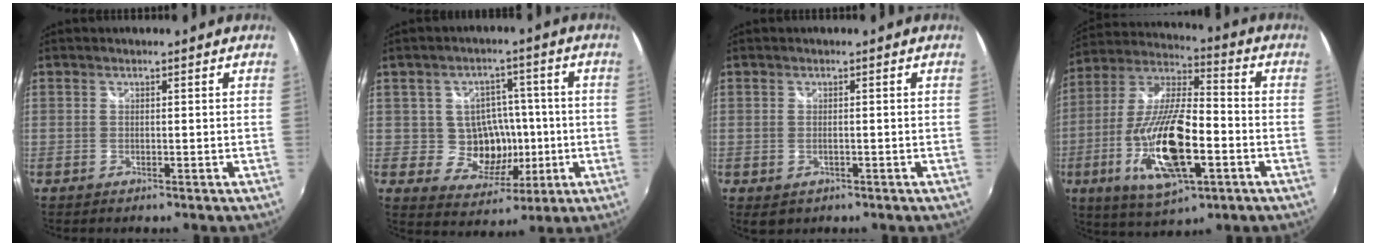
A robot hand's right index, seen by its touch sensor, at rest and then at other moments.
{"total": 9.2, "force": [-1.2, 8.3, 3.8], "torque": [-0.078, 0.012, -0.002]}
{"total": 2.2, "force": [-0.8, 1.7, 1.2], "torque": [-0.025, -0.006, -0.009]}
{"total": 20.8, "force": [-6.7, 7.1, 18.3], "torque": [-0.371, -0.030, -0.117]}